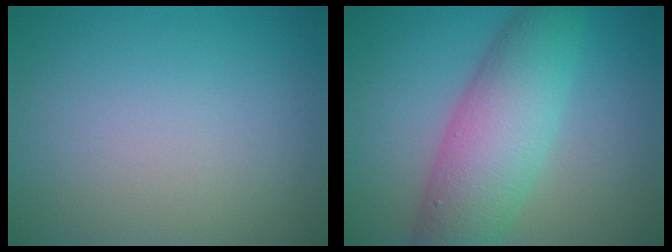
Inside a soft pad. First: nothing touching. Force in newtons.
{"total": 7.5, "press": 7.5, "slide": 0.1}